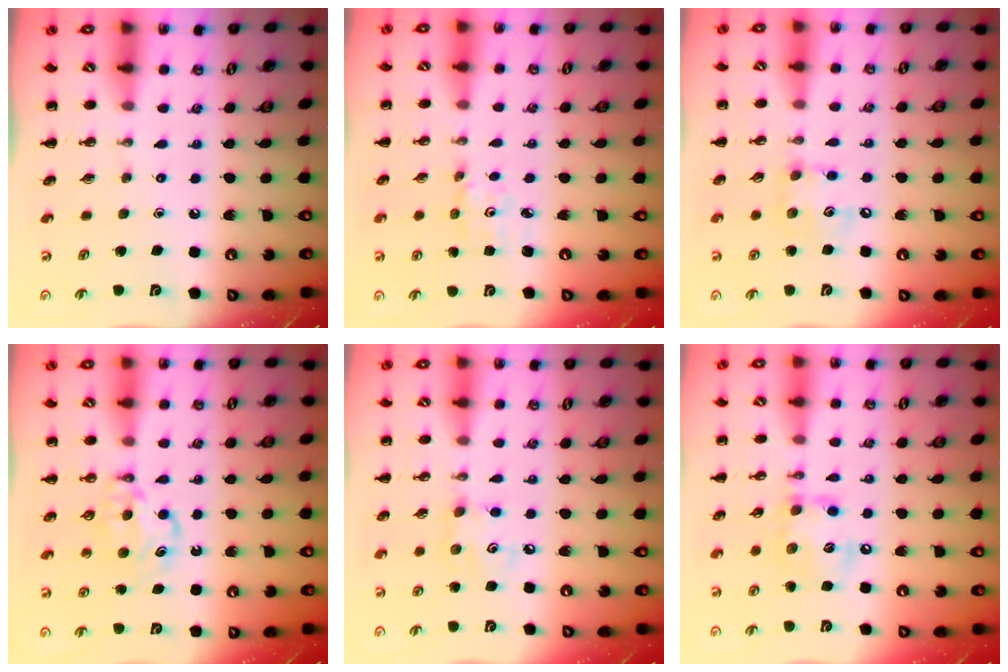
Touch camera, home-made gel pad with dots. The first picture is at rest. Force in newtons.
{"total": 1.6, "press": 1.5, "slide": 0.3}
{"total": 7.6, "press": 7.6, "slide": 0.6}
{"total": 6.5, "press": 6.5, "slide": 0.6}
{"total": 6.0, "press": 5.9, "slide": 1.0}
{"total": 11.4, "press": 11.4, "slide": 0.7}